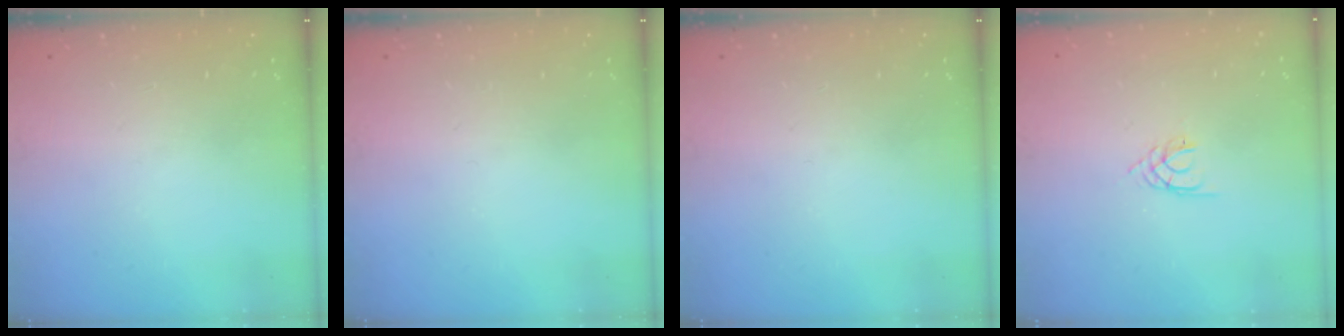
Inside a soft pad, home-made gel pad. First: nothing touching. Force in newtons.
{"total": 0.0}
{"total": 0.0}
{"total": 1.6, "press": 1.6, "slide": 0.3}